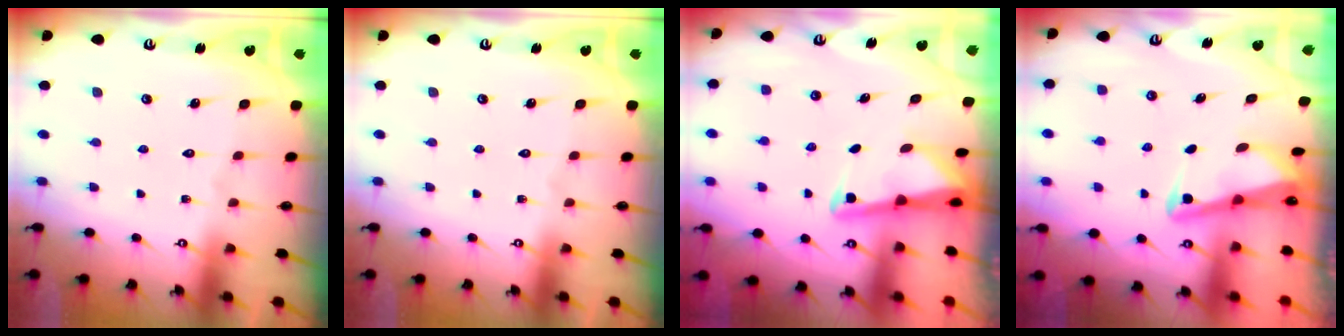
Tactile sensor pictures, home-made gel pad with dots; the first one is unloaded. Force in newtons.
{"total": 0.0}
{"total": 2.9, "press": 2.8, "slide": 0.3}
{"total": 3.0, "press": 3.0, "slide": 0.4}